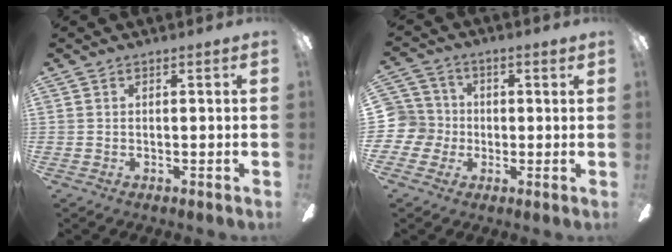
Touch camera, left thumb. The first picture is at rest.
{"total": 7.1, "force": [-0.2, 7.0, 1.0], "torque": [-0.045, 0.003, -0.005]}